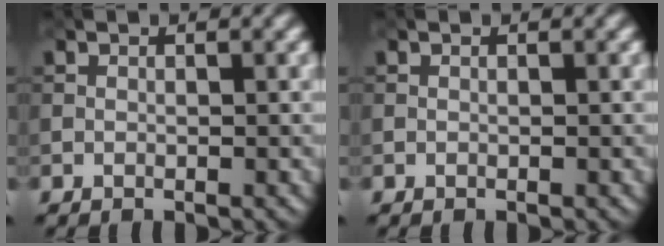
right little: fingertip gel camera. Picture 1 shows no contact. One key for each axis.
{"total": 0.0}